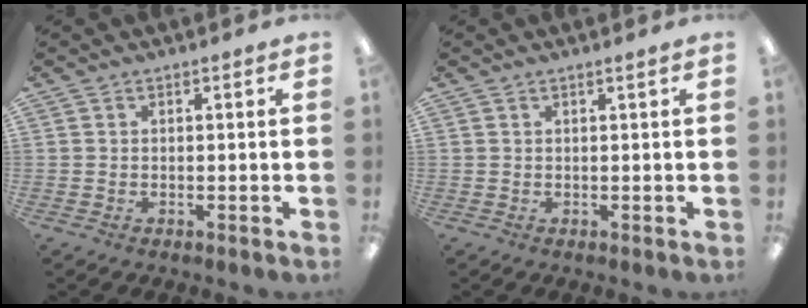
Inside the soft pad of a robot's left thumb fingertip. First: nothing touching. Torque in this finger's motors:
{"motor_torque": [-0.05, -0.16, 0.05, -0.05, 0.02]}